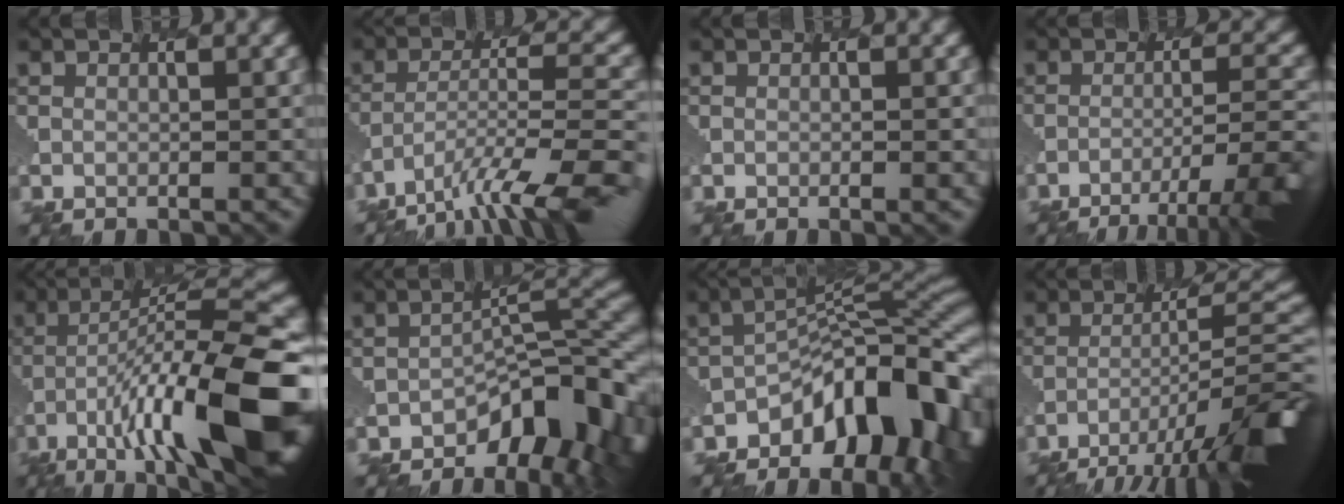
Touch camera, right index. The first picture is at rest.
{"total": 8.0, "force": [-5.4, 1.8, 5.7], "torque": [-0.111, -0.006, -0.098]}
{"total": 0.9, "force": [0.2, 0.2, 0.9], "torque": [-0.008, 0.004, -0.002]}
{"total": 9.8, "force": [-6.4, 2.6, 7.0], "torque": [-0.107, -0.012, -0.068]}
{"total": 14.5, "force": [-5.8, 3.5, 12.8], "torque": [-0.237, 0.002, -0.099]}
{"total": 8.9, "force": [-4.7, 3.8, 6.6], "torque": [-0.088, -0.004, -0.079]}
{"total": 11.7, "force": [-5.1, 5.6, 9.0], "torque": [-0.115, -0.004, -0.090]}
{"total": 12.4, "force": [-7.6, 2.6, 9.5], "torque": [-0.184, -0.010, -0.118]}